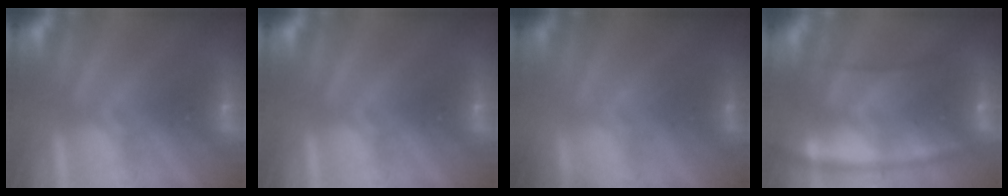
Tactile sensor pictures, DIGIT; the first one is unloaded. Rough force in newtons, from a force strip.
{"total": 0.0}
{"total": 1.3}
{"total": 5.8}